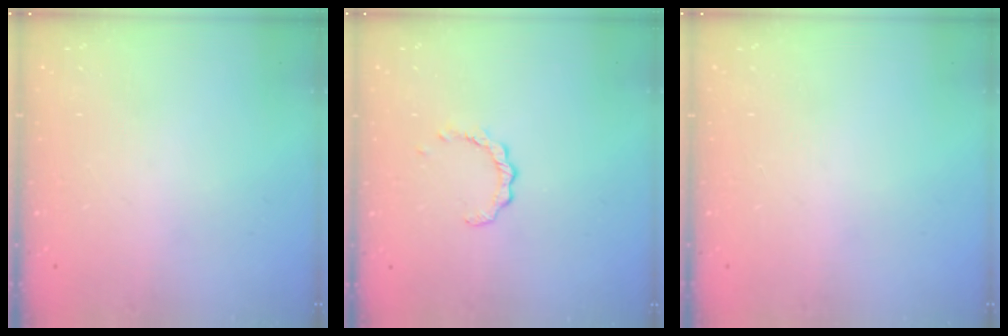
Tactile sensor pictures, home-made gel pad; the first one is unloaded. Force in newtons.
{"total": 2.9, "press": 2.9, "slide": 0.3}
{"total": 0.0}